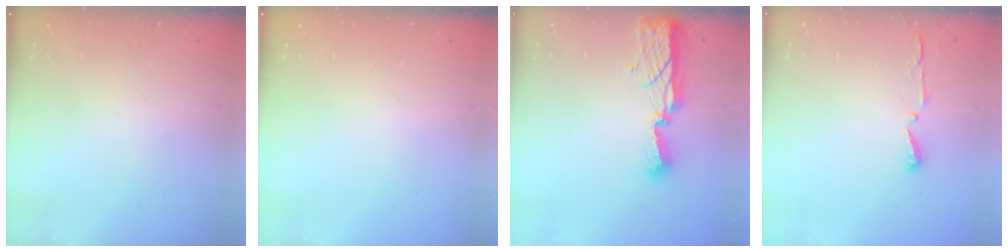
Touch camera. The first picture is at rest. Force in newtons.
{"total": 0.0}
{"total": 8.7, "press": 8.6, "slide": 0.8}
{"total": 3.7, "press": 3.7, "slide": 0.5}